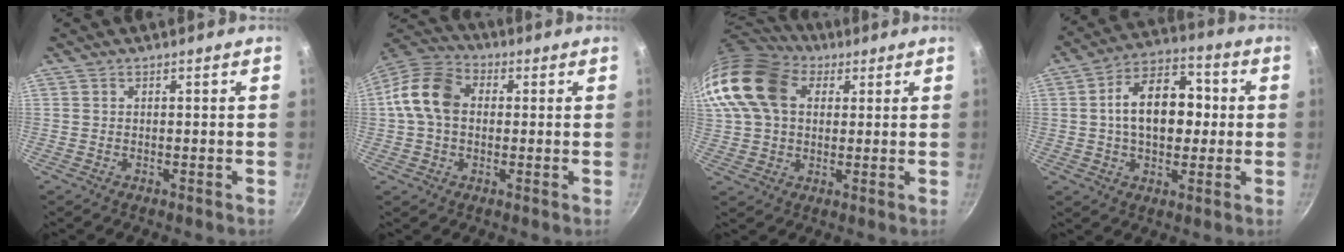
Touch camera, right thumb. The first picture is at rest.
{"total": 11.7, "force": [1.0, 8.6, 7.9], "torque": [-0.128, 0.027, 0.000]}
{"total": 18.0, "force": [5.3, 13.0, 11.3], "torque": [-0.227, 0.023, 0.083]}
{"total": 15.0, "force": [0.9, 9.7, 11.4], "torque": [-0.142, 0.029, 0.000]}